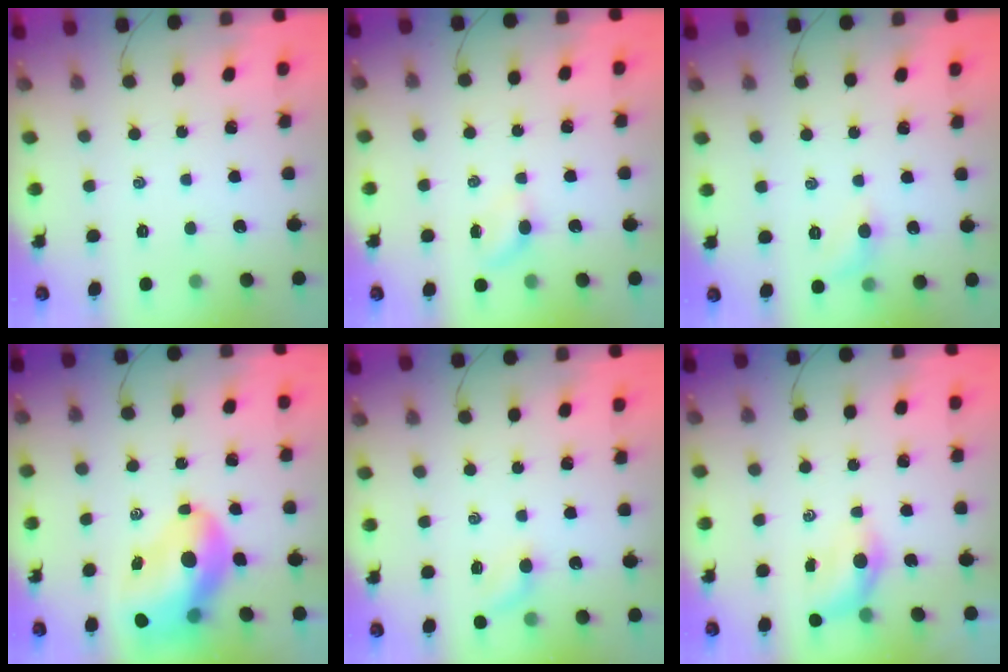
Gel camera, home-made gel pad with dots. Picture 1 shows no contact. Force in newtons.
{"total": 2.8, "press": 2.7, "slide": 0.9}
{"total": 6.4, "press": 6.3, "slide": 1.4}
{"total": 15.6, "press": 15.0, "slide": 4.5}
{"total": 5.4, "press": 5.3, "slide": 1.3}
{"total": 4.1, "press": 4.0, "slide": 0.7}